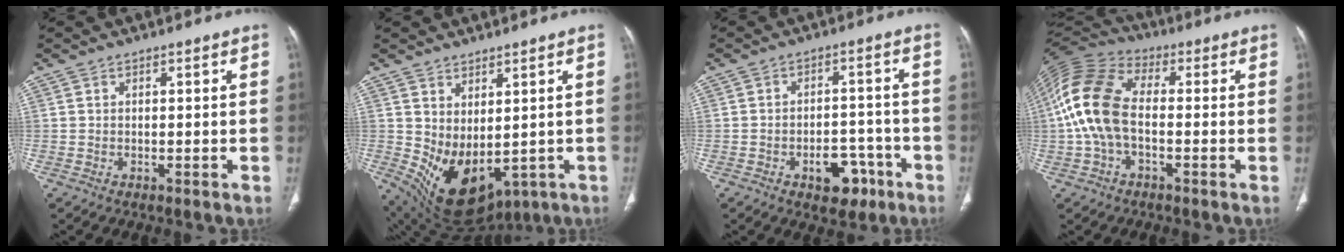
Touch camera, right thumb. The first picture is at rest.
{"total": 12.0, "force": [-0.4, 7.0, 9.8], "torque": [-0.157, -0.016, 0.033]}
{"total": 7.5, "force": [-4.0, 4.7, 4.4], "torque": [-0.033, 0.035, -0.049]}
{"total": 14.1, "force": [-0.9, 8.5, 11.3], "torque": [-0.246, 0.032, -0.023]}